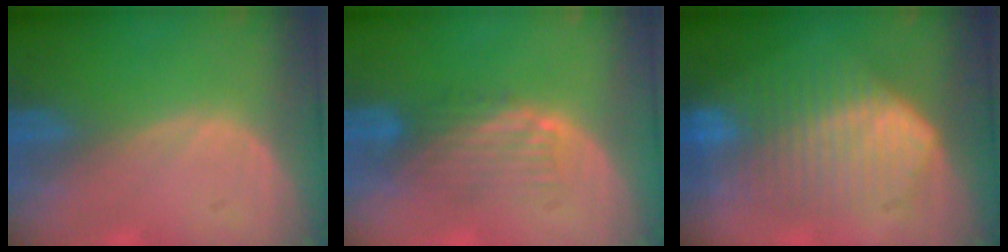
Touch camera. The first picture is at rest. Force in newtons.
{"total": 5.0, "press": 4.3, "slide": 2.6}
{"total": 10.4, "press": 10.4, "slide": 0.5}